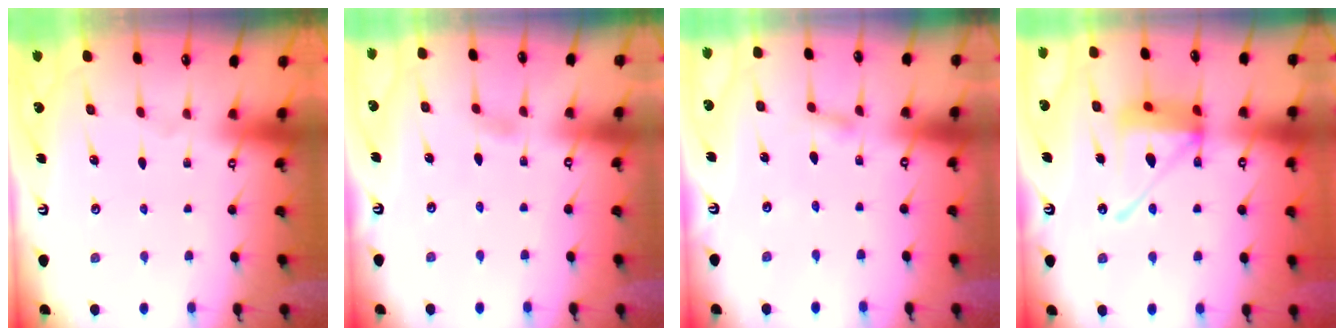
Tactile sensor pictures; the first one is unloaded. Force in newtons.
{"total": 3.8, "press": 3.8, "slide": 0.4}
{"total": 2.9, "press": 2.9, "slide": 0.3}
{"total": 16.8, "press": 16.7, "slide": 1.9}